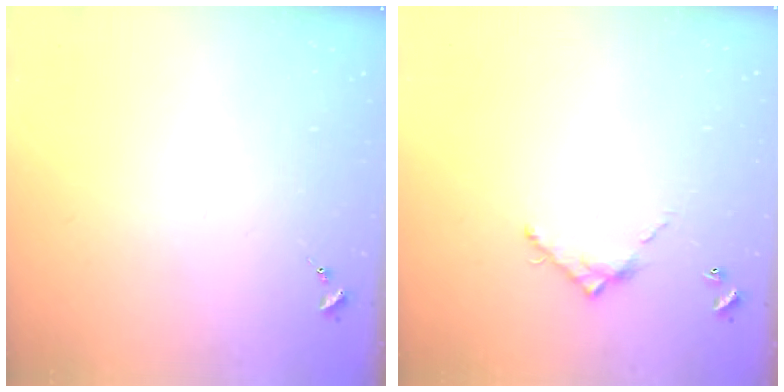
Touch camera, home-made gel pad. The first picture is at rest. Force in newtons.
{"total": 6.0, "press": 6.0, "slide": 0.3}